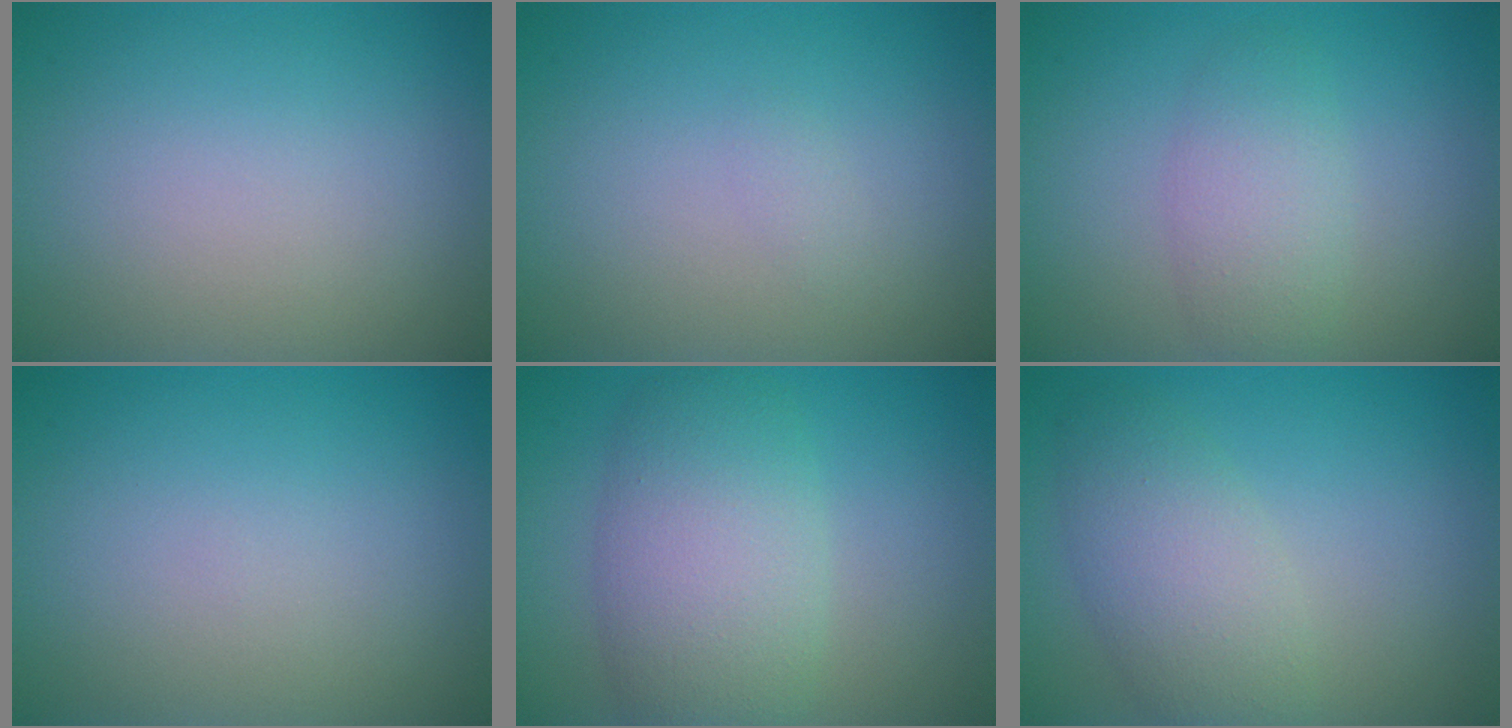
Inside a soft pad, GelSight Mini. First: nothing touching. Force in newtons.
{"total": 0.6, "press": 0.6, "slide": 0.0}
{"total": 2.9, "press": 2.9, "slide": 0.1}
{"total": 0.0}
{"total": 6.8, "press": 6.8, "slide": 0.5}
{"total": 4.2, "press": 4.2, "slide": 0.3}